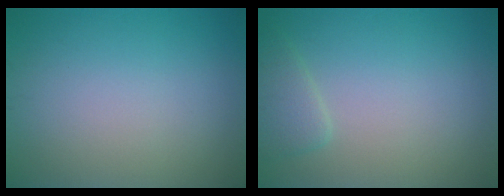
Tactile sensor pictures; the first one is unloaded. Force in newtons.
{"total": 1.9, "press": 1.9, "slide": 0.2}